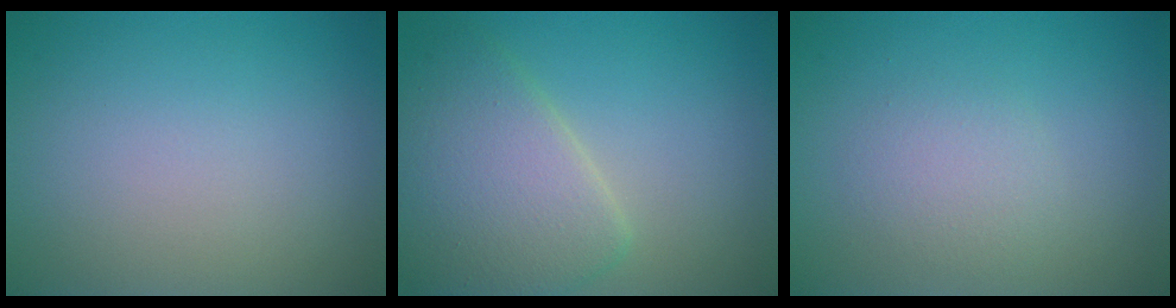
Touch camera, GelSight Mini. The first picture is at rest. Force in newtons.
{"total": 6.3, "press": 6.3, "slide": 0.2}
{"total": 2.0, "press": 2.0, "slide": 0.2}